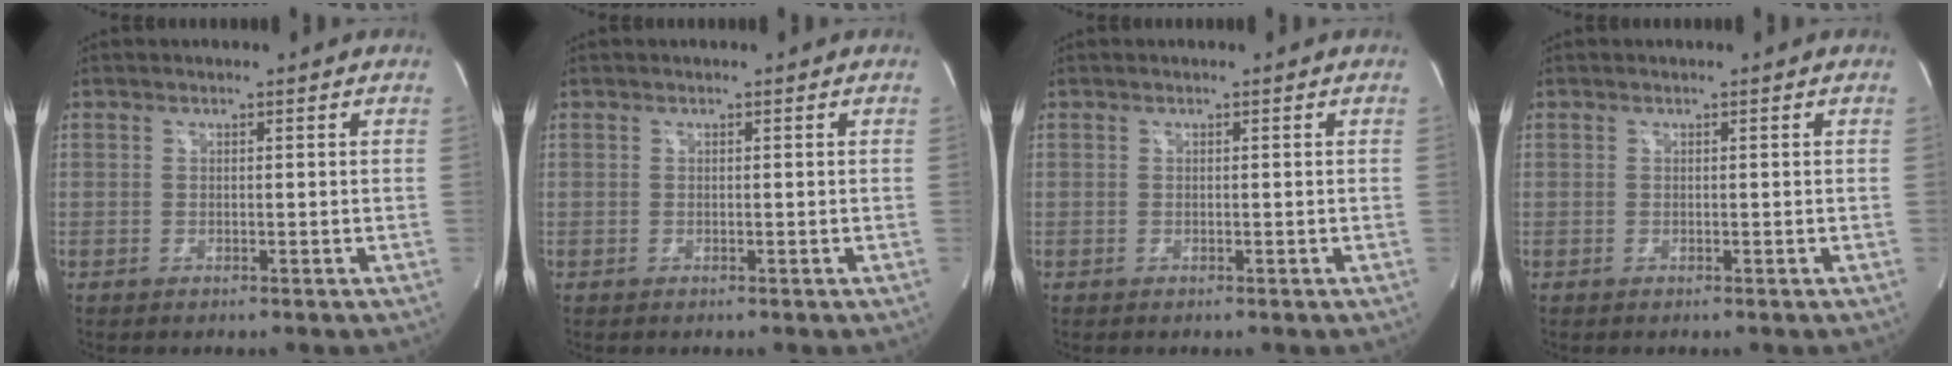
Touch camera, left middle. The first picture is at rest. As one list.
[{"total": 0.0}, {"total": 0.0}, {"total": 0.0}]